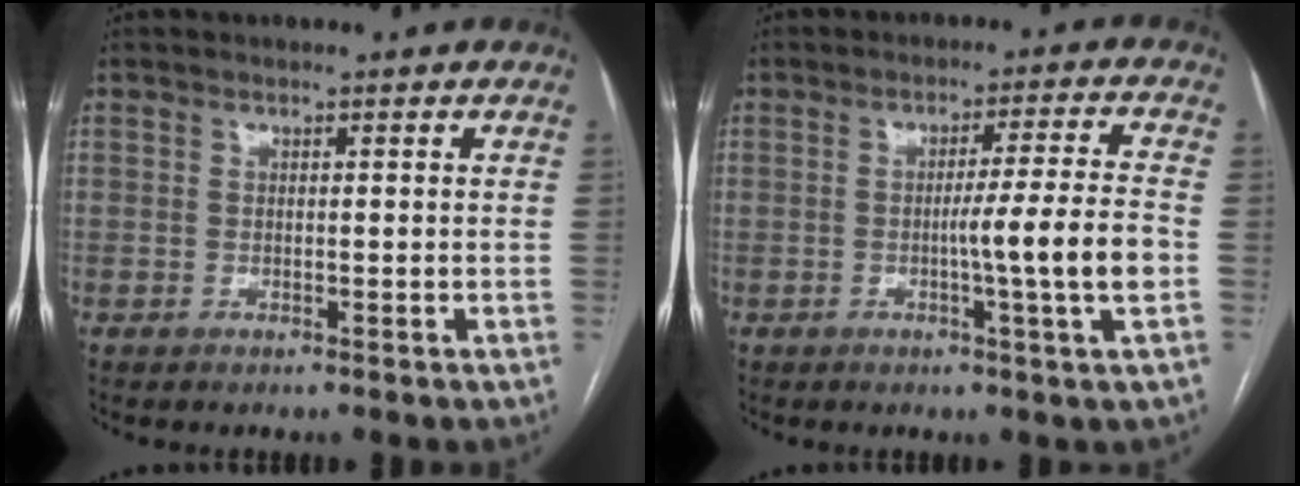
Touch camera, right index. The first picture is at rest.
{"total": 8.6, "force": [-1.8, -1.6, 8.2], "torque": [-0.124, -0.006, -0.028]}